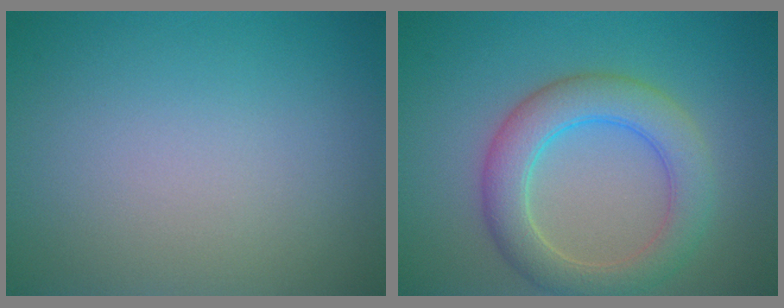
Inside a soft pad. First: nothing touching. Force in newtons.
{"total": 5.4, "press": 5.4, "slide": 0.2}